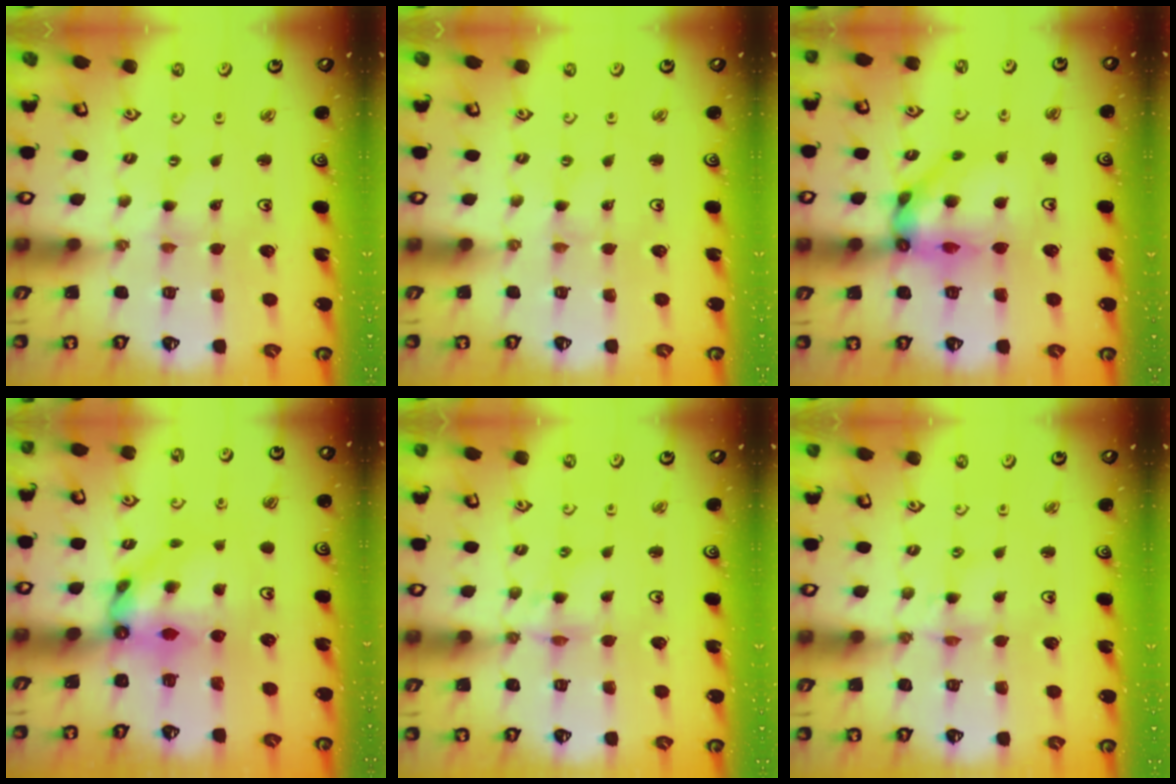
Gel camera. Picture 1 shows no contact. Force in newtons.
{"total": 0.0}
{"total": 15.1, "press": 15.0, "slide": 2.0}
{"total": 9.7, "press": 9.6, "slide": 1.0}
{"total": 5.5, "press": 5.5, "slide": 0.5}
{"total": 2.4, "press": 2.4, "slide": 0.3}